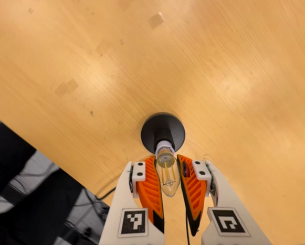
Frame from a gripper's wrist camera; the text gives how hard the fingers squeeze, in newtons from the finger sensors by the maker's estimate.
{"total": 23.5, "left": 24.7, "right": 22.3}